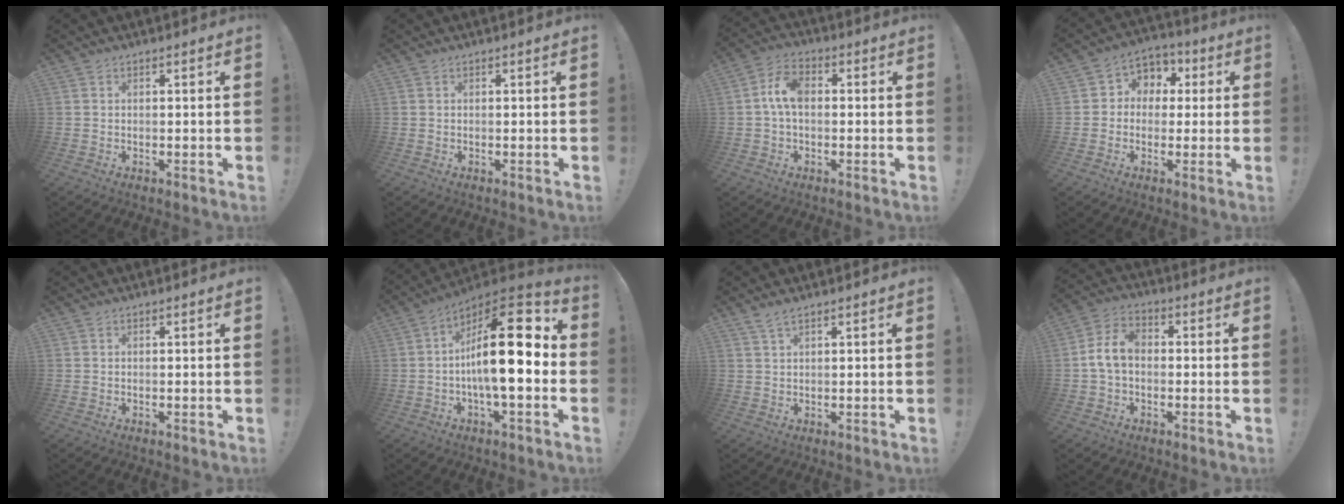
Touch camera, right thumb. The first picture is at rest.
{"total": 0.0}
{"total": 7.6, "force": [0.3, 4.6, 6.0], "torque": [-0.116, 0.011, 0.007]}
{"total": 6.8, "force": [-0.3, 6.4, 2.2], "torque": [-0.023, 0.008, -0.001]}
{"total": 0.0}
{"total": 20.5, "force": [0.4, 6.4, 19.5], "torque": [-0.308, -0.002, 0.001]}
{"total": 2.3, "force": [1.8, 0.3, 1.5], "torque": [-0.035, -0.004, 0.032]}
{"total": 8.8, "force": [-0.5, 5.9, 6.5], "torque": [-0.127, 0.012, -0.004]}